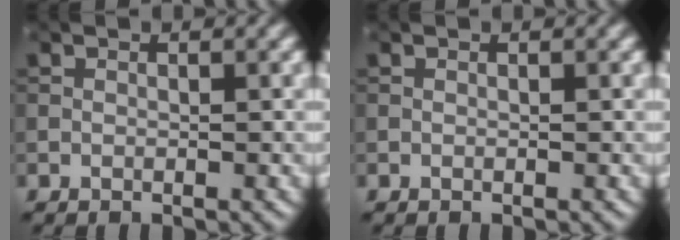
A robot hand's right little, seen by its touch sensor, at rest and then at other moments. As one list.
[{"total": 0.0}]